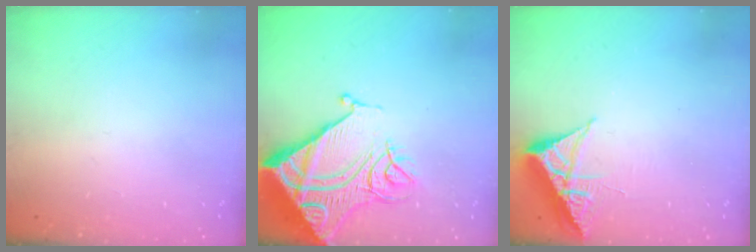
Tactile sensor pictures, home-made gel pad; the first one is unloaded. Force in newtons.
{"total": 23.6, "press": 23.4, "slide": 3.0}
{"total": 6.1, "press": 6.0, "slide": 0.7}